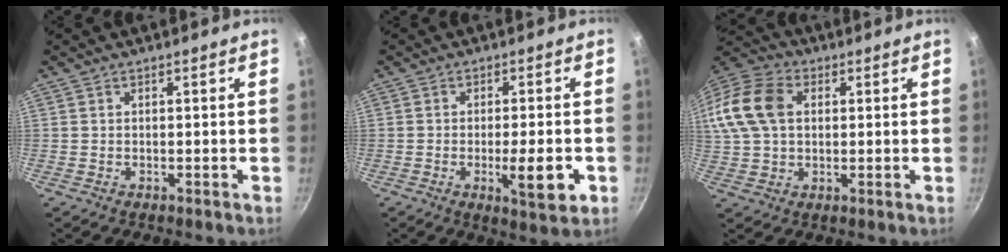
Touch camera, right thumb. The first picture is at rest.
{"total": 8.1, "force": [-2.3, 2.1, 7.5], "torque": [-0.096, 0.002, -0.030]}
{"total": 18.4, "force": [3.9, 13.4, 12.0], "torque": [-0.269, 0.032, 0.062]}